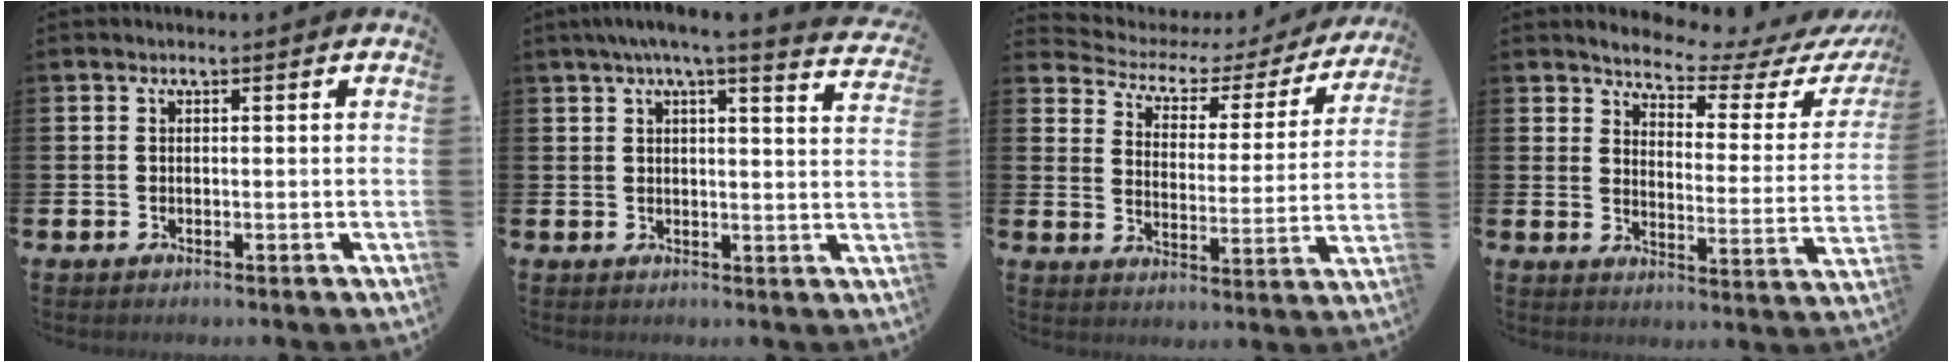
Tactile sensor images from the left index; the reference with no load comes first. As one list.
[{"total": 4.3, "force": [3.6, -0.5, 2.2], "torque": [-0.042, -0.021, 0.057]}, {"total": 3.9, "force": [2.8, 2.5, 1.1], "torque": [-0.047, -0.024, 0.036]}, {"total": 4.6, "force": [4.4, 0.8, 1.2], "torque": [-0.044, -0.040, 0.068]}]